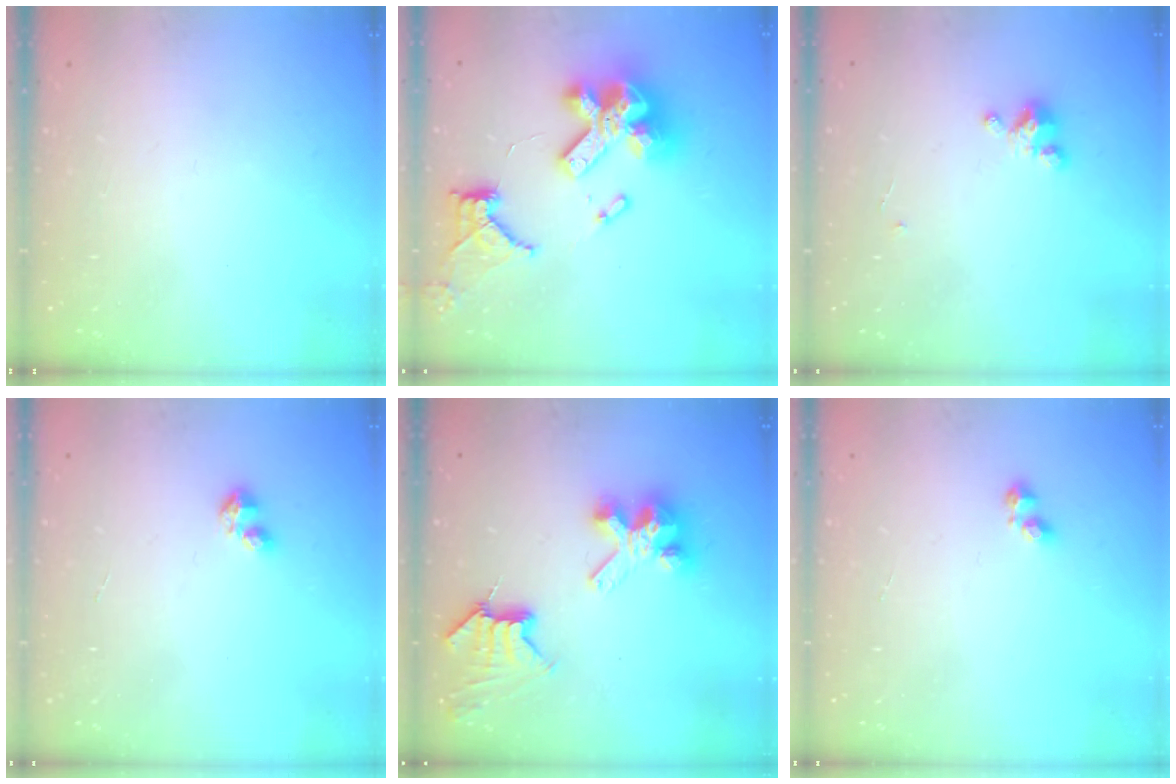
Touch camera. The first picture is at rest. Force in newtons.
{"total": 19.6, "press": 18.8, "slide": 5.5}
{"total": 2.7, "press": 2.7, "slide": 0.3}
{"total": 3.4, "press": 3.4, "slide": 0.4}
{"total": 10.3, "press": 10.2, "slide": 1.1}
{"total": 2.4, "press": 2.3, "slide": 0.8}